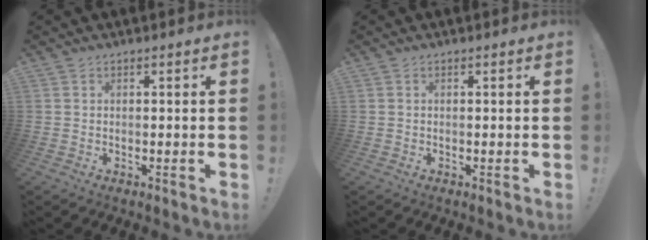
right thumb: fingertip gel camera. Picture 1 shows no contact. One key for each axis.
{"total": 0.0}